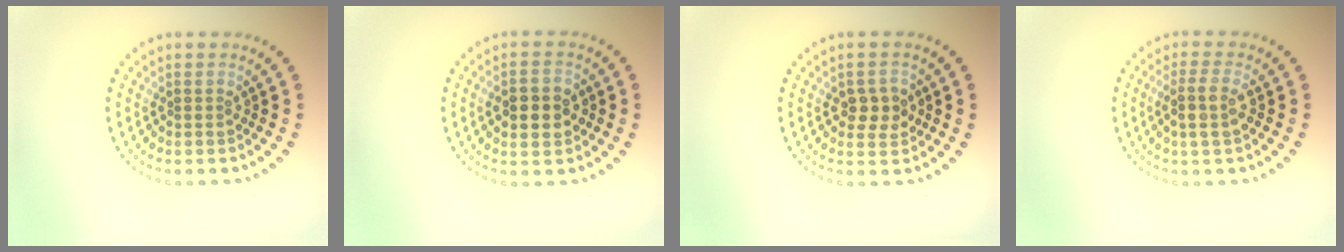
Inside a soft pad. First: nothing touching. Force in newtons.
{"total": 4.2, "press": 4.2, "slide": 0.1}
{"total": 2.4, "press": 2.4, "slide": 0.2}
{"total": 2.5, "press": 2.3, "slide": 1.0}